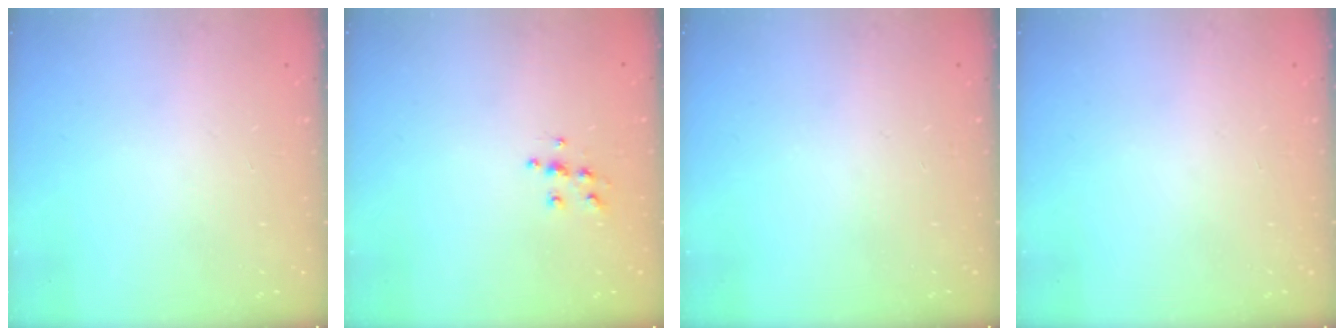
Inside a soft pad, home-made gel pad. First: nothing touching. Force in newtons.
{"total": 5.5, "press": 5.5, "slide": 0.3}
{"total": 0.0}
{"total": 0.0}